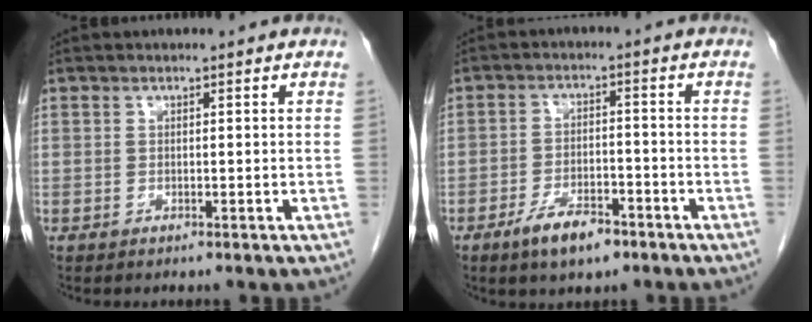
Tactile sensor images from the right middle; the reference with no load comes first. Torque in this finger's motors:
{"motor_torque": [0.83, -0.77, 0.31, 0.03]}